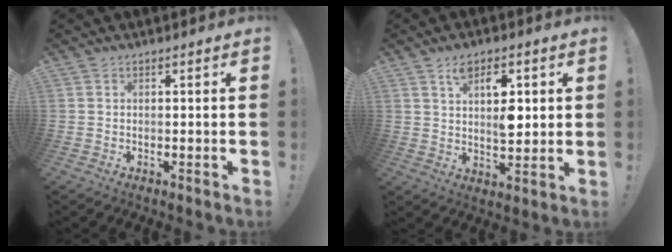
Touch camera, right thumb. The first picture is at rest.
{"total": 9.4, "force": [3.5, 5.2, 7.0], "torque": [-0.093, -0.012, 0.059]}